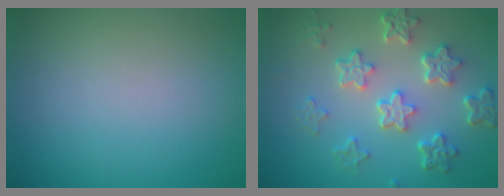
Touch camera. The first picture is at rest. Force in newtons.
{"total": 5.6, "press": 4.3, "slide": 3.6}